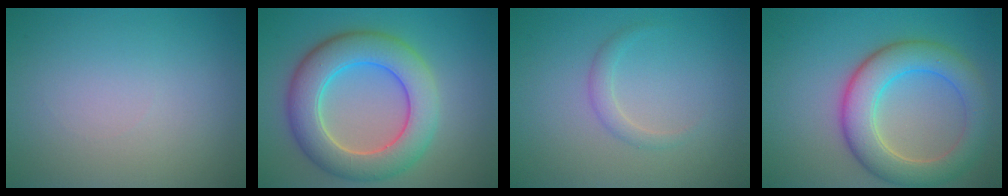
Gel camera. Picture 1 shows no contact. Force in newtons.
{"total": 8.0, "press": 8.0, "slide": 0.5}
{"total": 1.2, "press": 1.2, "slide": 0.0}
{"total": 6.9, "press": 6.9, "slide": 0.5}